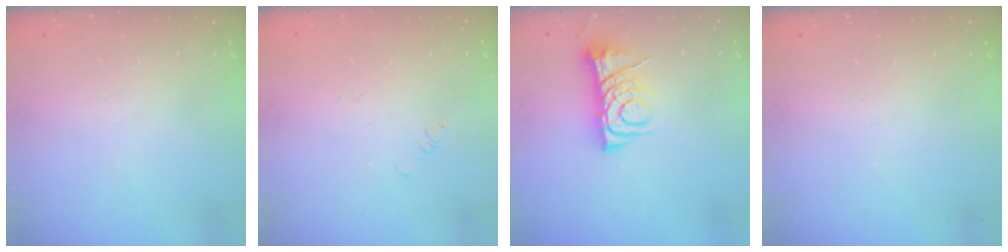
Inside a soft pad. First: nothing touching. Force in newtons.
{"total": 1.4, "press": 1.3, "slide": 0.3}
{"total": 8.0, "press": 7.9, "slide": 1.1}
{"total": 0.0}